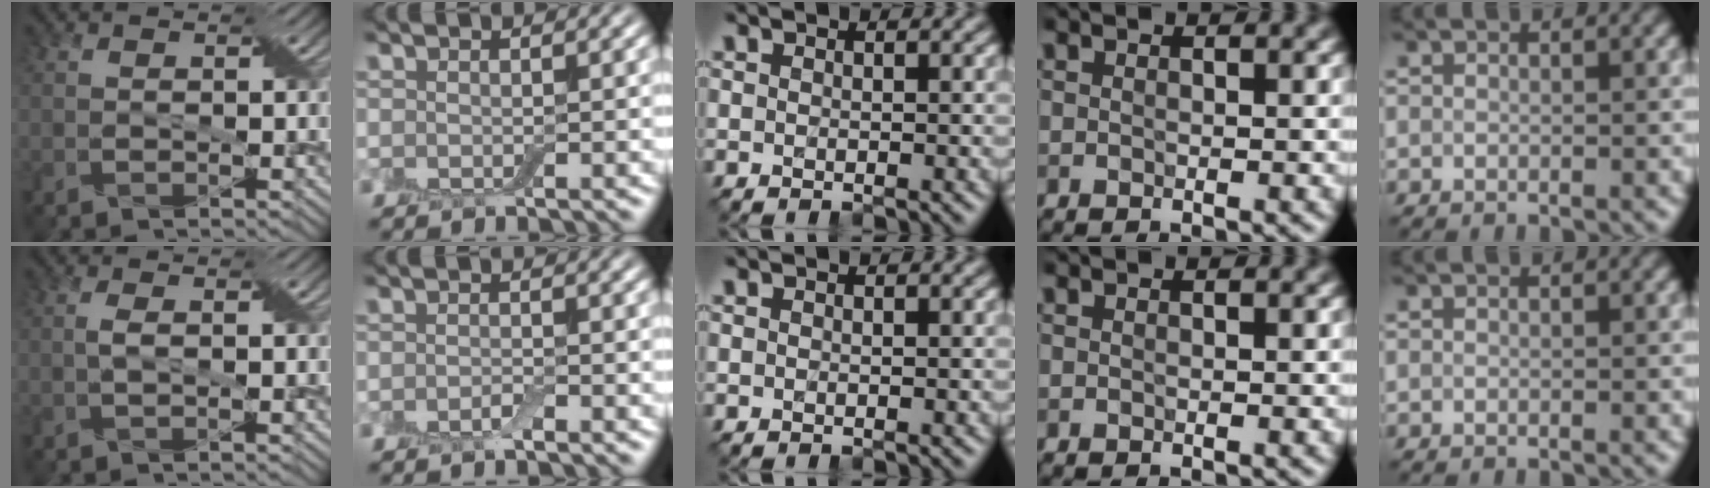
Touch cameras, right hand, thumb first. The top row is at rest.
{"thumb": {"total": 1.2, "force": [0.1, 0.3, 1.2], "torque": [-0.029, 0.006, 0.000]}, "index": {"total": 1.0, "force": [-0.6, 0.3, 0.7], "torque": [-0.016, -0.001, -0.011]}}